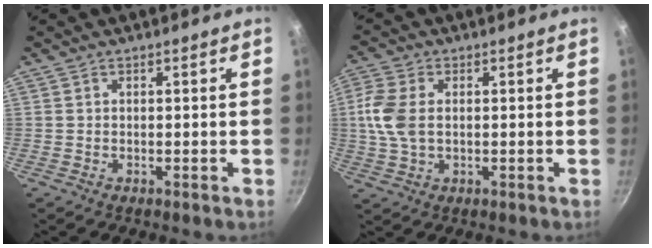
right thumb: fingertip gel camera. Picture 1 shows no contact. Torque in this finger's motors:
{"motor_torque": [-0.33, 0.58, 0.81, -0.31, 0.08]}